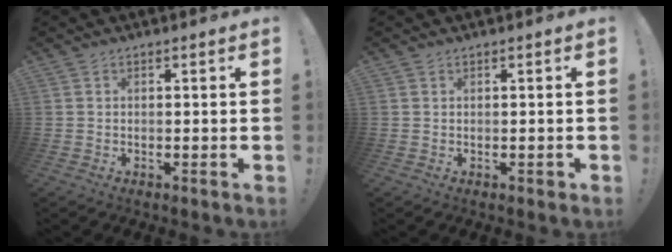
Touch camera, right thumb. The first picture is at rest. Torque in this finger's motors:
{"motor_torque": [-0.07, -0.03, 0.25, -0.30, -0.03]}